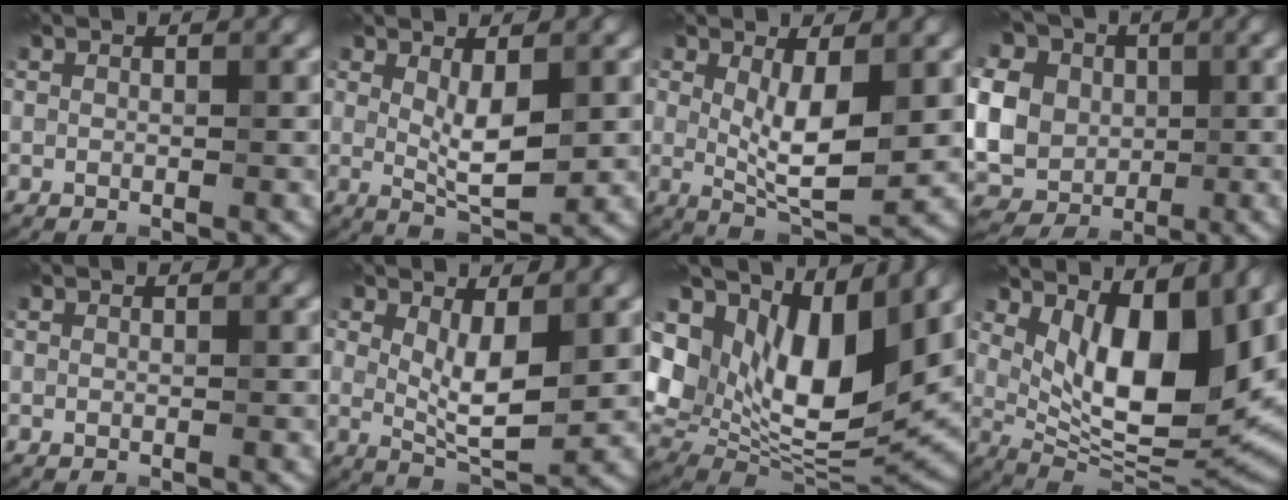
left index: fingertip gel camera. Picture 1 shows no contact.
{"total": 4.0, "force": [0.6, 1.3, 3.8], "torque": [-0.070, -0.008, 0.016]}
{"total": 5.4, "force": [0.6, 1.9, 5.0], "torque": [-0.096, -0.012, 0.015]}
{"total": 18.9, "force": [3.2, 16.3, 9.0], "torque": [-0.233, 0.015, 0.025]}
{"total": 0.0}
{"total": 4.6, "force": [0.8, 1.9, 4.2], "torque": [-0.082, -0.010, 0.020]}
{"total": 14.2, "force": [4.2, 7.6, 11.2], "torque": [-0.208, 0.008, 0.076]}
{"total": 12.1, "force": [3.3, 5.1, 10.5], "torque": [-0.152, -0.012, 0.059]}